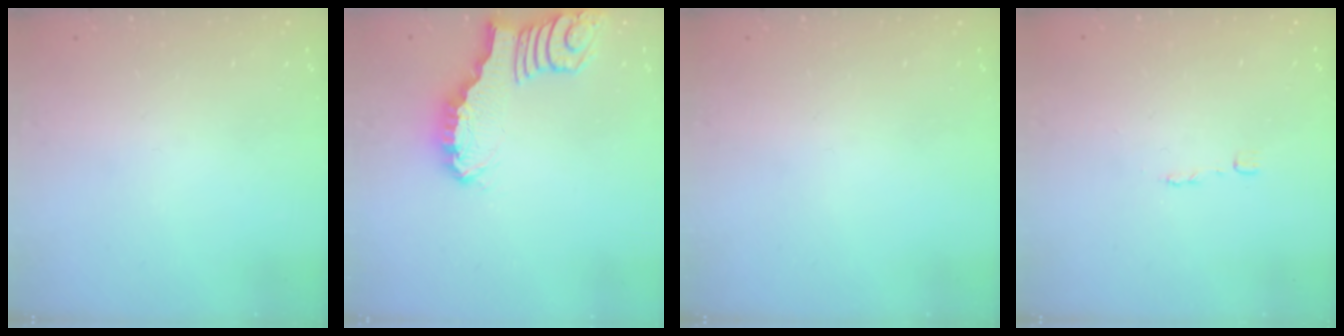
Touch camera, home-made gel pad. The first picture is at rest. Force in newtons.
{"total": 2.4, "press": 2.4, "slide": 0.2}
{"total": 0.0}
{"total": 1.8, "press": 1.8, "slide": 0.1}